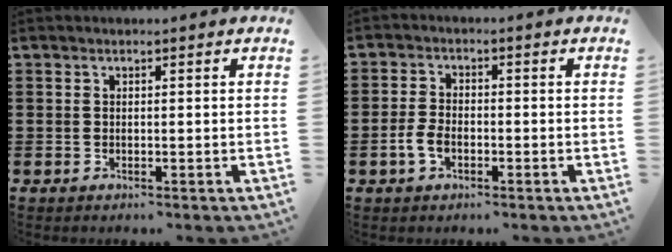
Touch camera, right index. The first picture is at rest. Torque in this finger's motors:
{"motor_torque": [1.11, 1.03, 0.37, 0.10]}